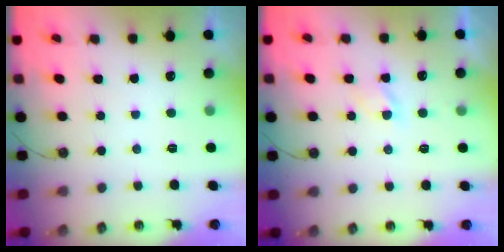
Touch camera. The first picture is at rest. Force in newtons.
{"total": 2.9, "press": 2.8, "slide": 0.6}